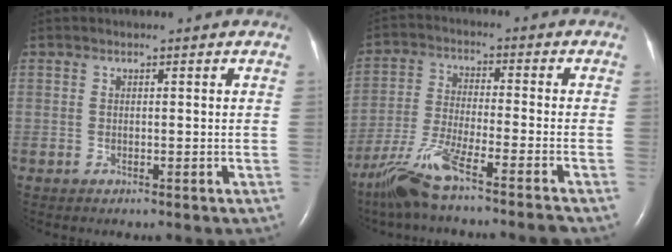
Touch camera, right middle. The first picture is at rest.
{"total": 12.1, "force": [-9.4, -0.9, 7.6], "torque": [-0.146, -0.028, -0.165]}